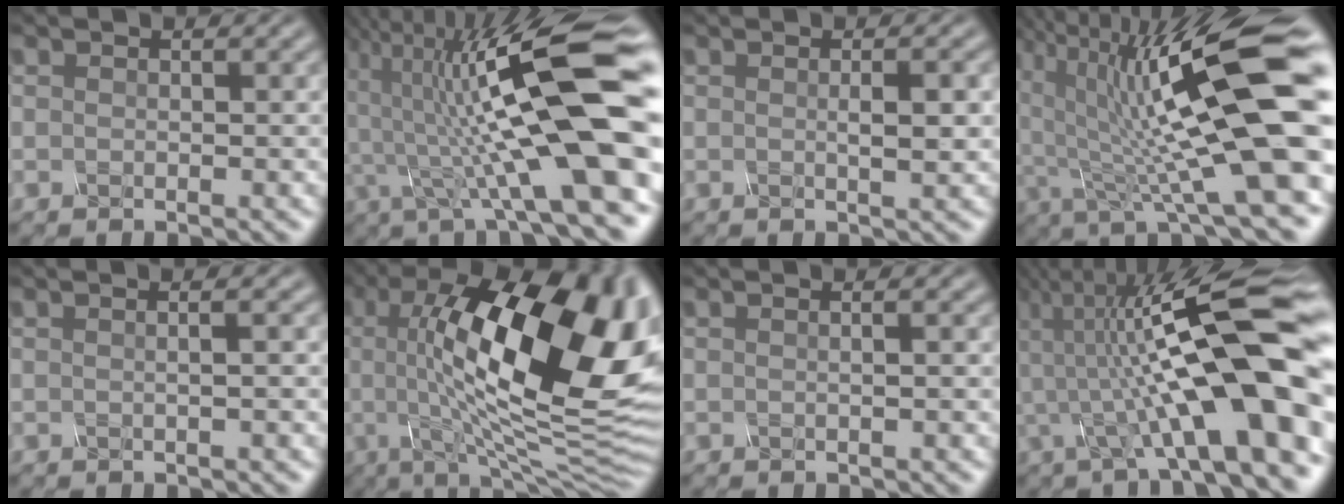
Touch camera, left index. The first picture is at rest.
{"total": 14.4, "force": [-0.1, 3.2, 14.0], "torque": [-0.230, 0.028, -0.008]}
{"total": 2.1, "force": [0.1, 0.3, 2.0], "torque": [-0.031, 0.001, 0.001]}
{"total": 15.3, "force": [1.7, 3.3, 14.8], "torque": [-0.234, 0.004, 0.028]}
{"total": 2.9, "force": [0.7, 1.5, 2.3], "torque": [-0.010, 0.014, -0.023]}
{"total": 19.3, "force": [3.3, 7.3, 17.6], "torque": [-0.242, 0.016, 0.049]}
{"total": 1.5, "force": [0.4, 0.7, 1.3], "torque": [-0.007, -0.002, -0.012]}
{"total": 15.2, "force": [-1.4, 3.8, 14.7], "torque": [-0.225, 0.030, -0.031]}